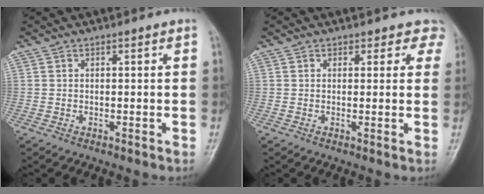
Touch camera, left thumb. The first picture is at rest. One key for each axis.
{"total": 4.1, "fx": 3.2, "fy": 2.5, "fz": -0.3, "tx": 0.049, "ty": -0.013, "tz": 0.010}